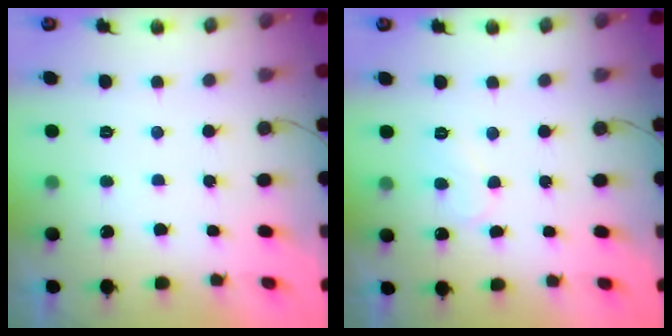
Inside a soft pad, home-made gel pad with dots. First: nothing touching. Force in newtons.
{"total": 8.3, "press": 8.3, "slide": 0.5}